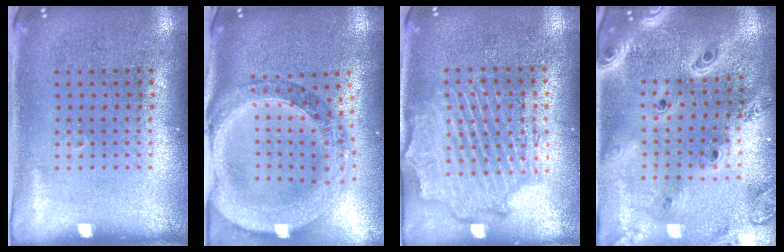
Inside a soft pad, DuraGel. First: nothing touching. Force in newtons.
{"total": 2.2, "press": 2.0, "slide": 0.9}
{"total": 2.2, "press": 2.1, "slide": 0.5}
{"total": 3.6, "press": 2.8, "slide": 2.2}